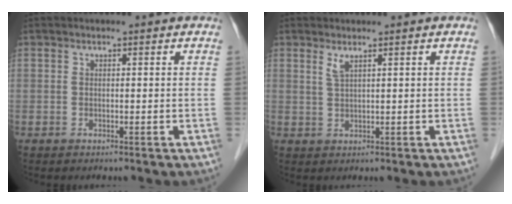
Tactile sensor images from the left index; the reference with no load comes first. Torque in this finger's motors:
{"motor_torque": [0.28, -0.21, 0.12, 0.04]}